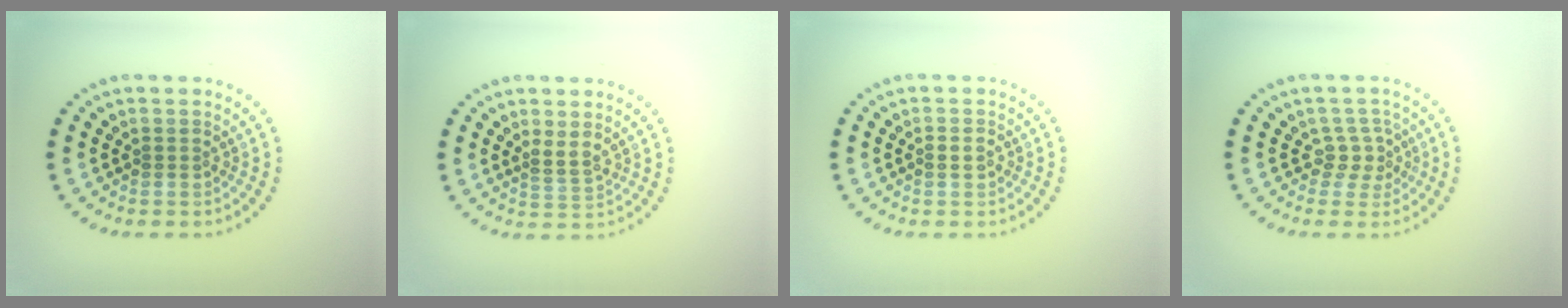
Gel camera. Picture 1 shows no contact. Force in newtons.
{"total": 1.5, "press": 1.2, "slide": 0.9}
{"total": 1.0, "press": 1.0, "slide": 0.2}
{"total": 2.1, "press": 1.5, "slide": 1.4}